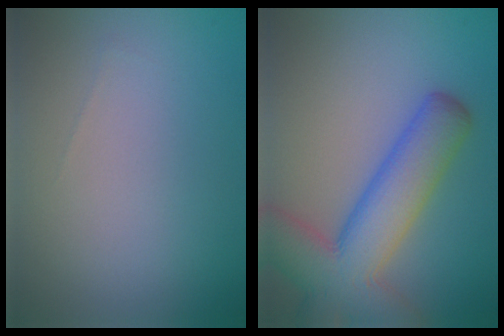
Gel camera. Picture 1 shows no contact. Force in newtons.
{"total": 9.2, "press": 9.2, "slide": 0.4}